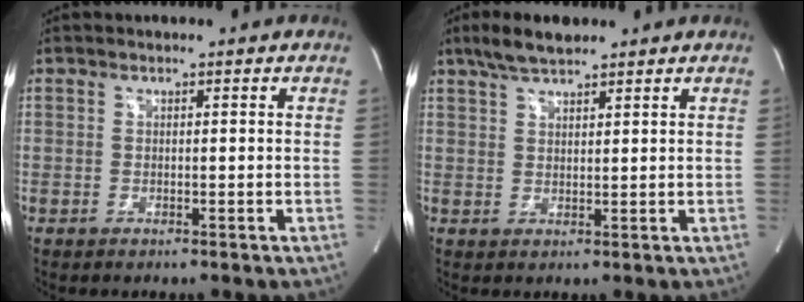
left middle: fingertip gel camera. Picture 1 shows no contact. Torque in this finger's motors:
{"motor_torque": [0.18, 0.13, -0.16, -0.01]}